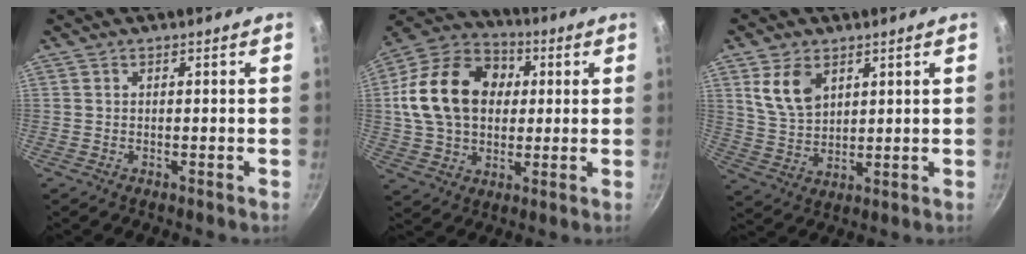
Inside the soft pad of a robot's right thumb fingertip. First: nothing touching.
{"total": 20.2, "force": [3.1, 15.1, 13.2], "torque": [-0.210, 0.023, 0.046]}
{"total": 8.6, "force": [3.9, 5.5, 5.3], "torque": [-0.086, -0.020, 0.084]}